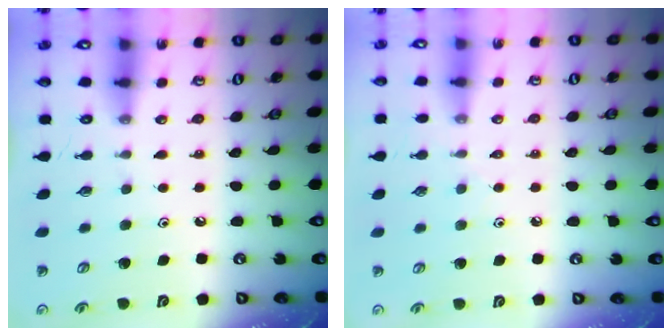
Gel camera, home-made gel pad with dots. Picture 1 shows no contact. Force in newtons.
{"total": 2.4, "press": 2.4, "slide": 0.5}